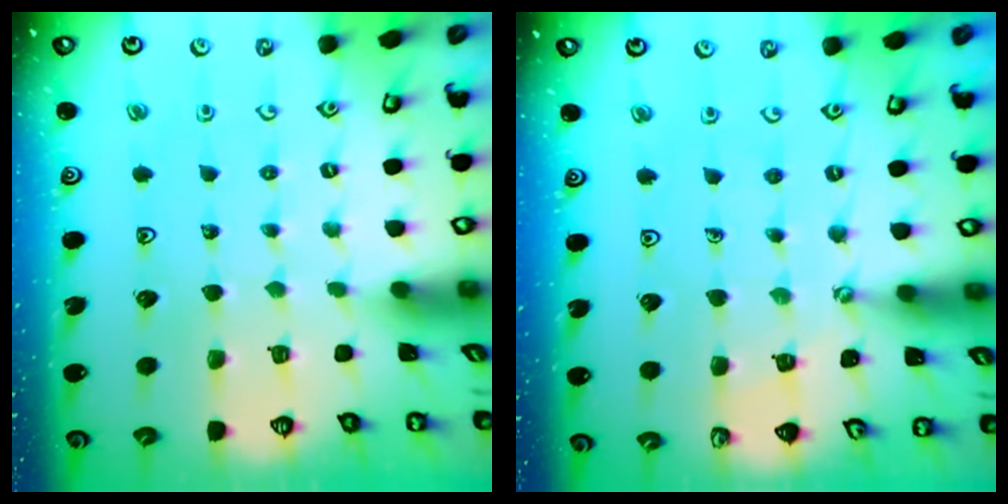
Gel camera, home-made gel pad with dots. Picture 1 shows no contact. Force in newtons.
{"total": 3.3, "press": 3.2, "slide": 0.4}